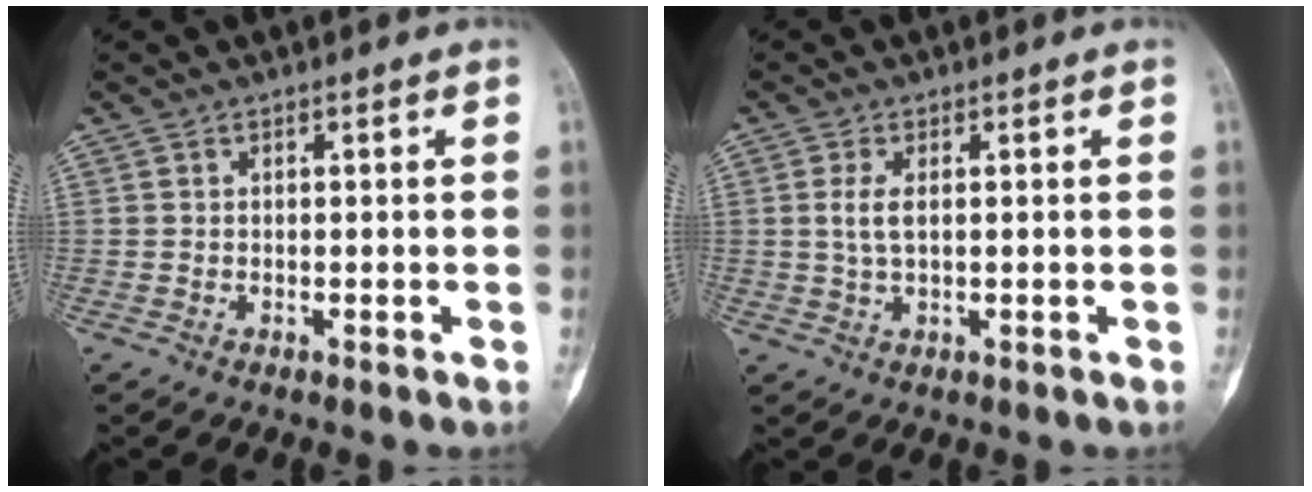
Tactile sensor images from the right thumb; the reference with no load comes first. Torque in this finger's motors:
{"motor_torque": [0.80, 0.74, 0.48, -0.24, 0.19]}